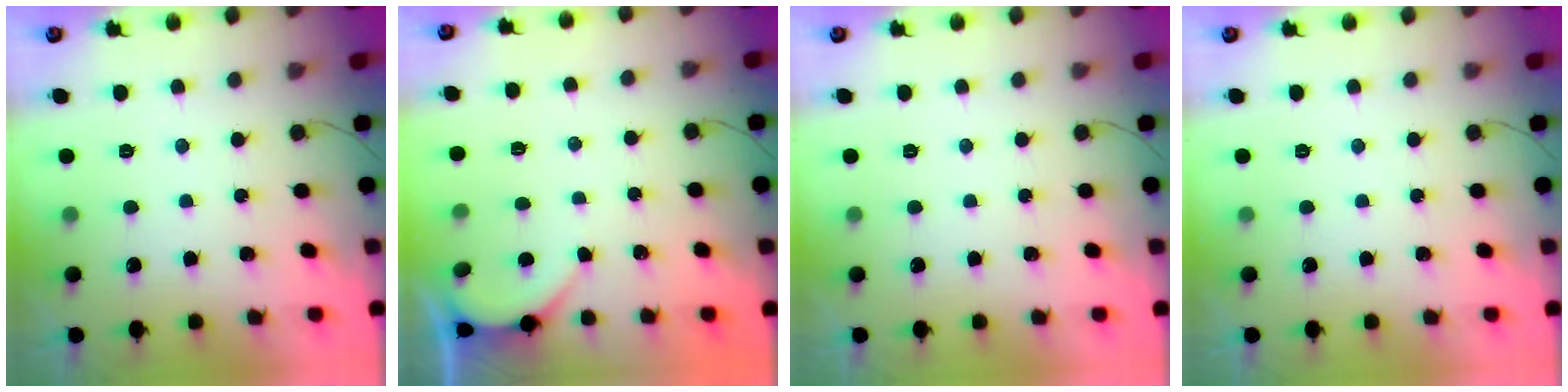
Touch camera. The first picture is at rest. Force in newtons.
{"total": 2.1, "press": 2.1, "slide": 0.2}
{"total": 0.0}
{"total": 0.0}